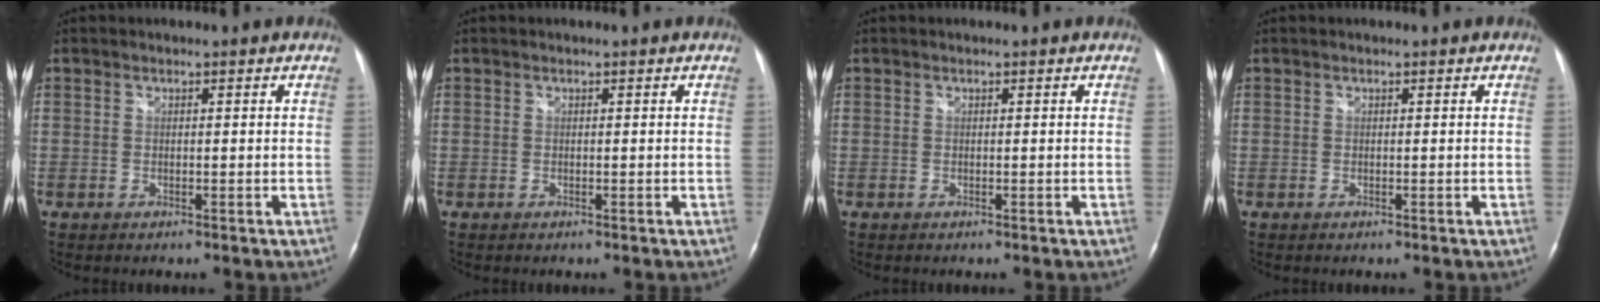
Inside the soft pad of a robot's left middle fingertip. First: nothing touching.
{"total": 0.0}
{"total": 0.0}
{"total": 0.0}